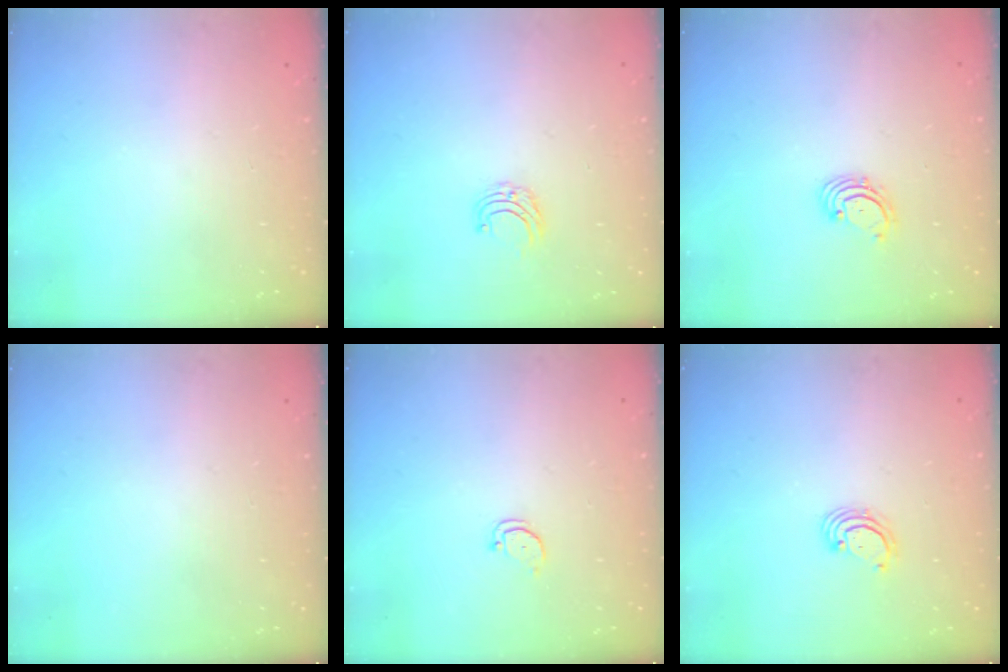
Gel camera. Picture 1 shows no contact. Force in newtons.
{"total": 4.9, "press": 4.8, "slide": 0.5}
{"total": 1.8, "press": 1.7, "slide": 0.6}
{"total": 0.0}
{"total": 2.2, "press": 2.2, "slide": 0.2}
{"total": 2.8, "press": 2.8, "slide": 0.3}